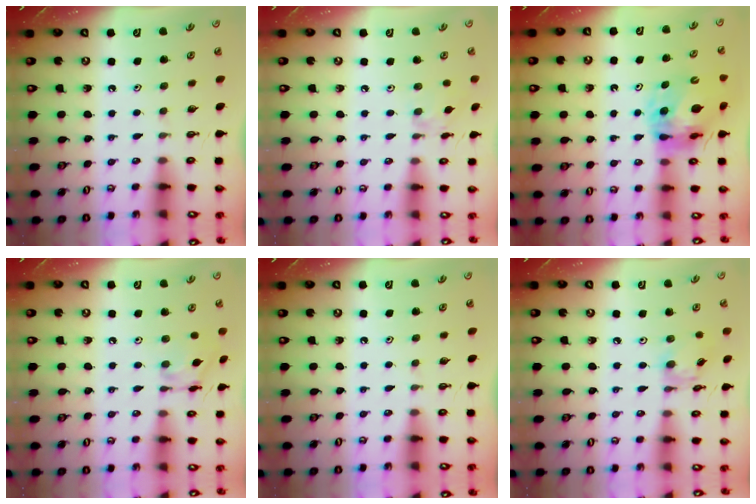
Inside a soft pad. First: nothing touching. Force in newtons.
{"total": 2.0, "press": 2.0, "slide": 0.4}
{"total": 12.8, "press": 12.8, "slide": 1.2}
{"total": 10.3, "press": 10.3, "slide": 0.6}
{"total": 0.0}
{"total": 8.6, "press": 8.5, "slide": 0.6}